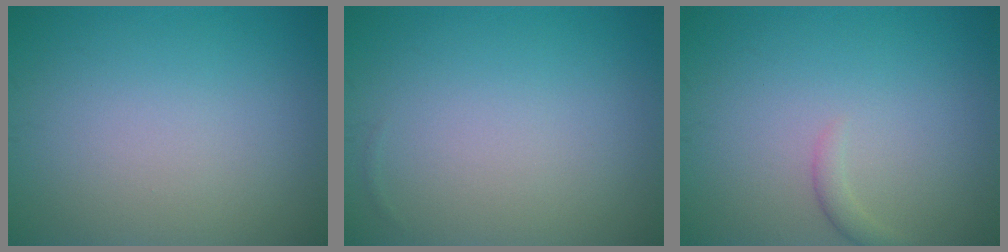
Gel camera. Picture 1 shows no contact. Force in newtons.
{"total": 0.0}
{"total": 1.1, "press": 1.1, "slide": 0.2}